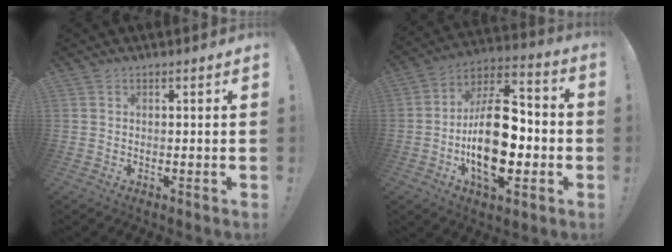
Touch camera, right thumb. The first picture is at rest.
{"total": 22.8, "force": [-4.5, 12.4, 18.6], "torque": [-0.333, 0.027, -0.070]}